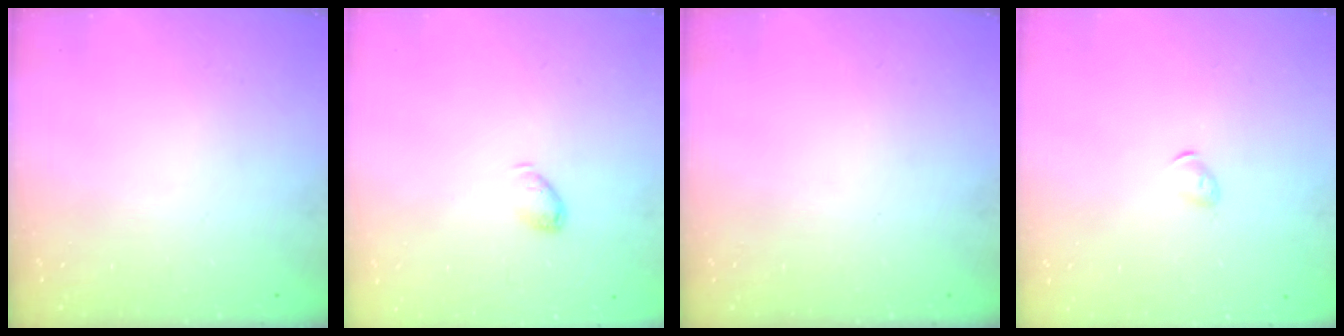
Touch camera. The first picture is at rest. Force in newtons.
{"total": 4.9, "press": 4.8, "slide": 0.8}
{"total": 0.0}
{"total": 3.5, "press": 3.5, "slide": 0.6}